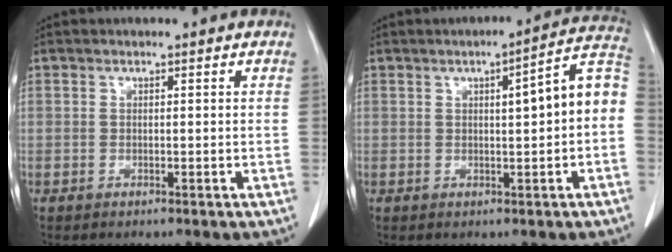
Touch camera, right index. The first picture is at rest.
{"total": 8.6, "force": [0.3, 0.8, 8.6], "torque": [-0.111, 0.025, 0.000]}